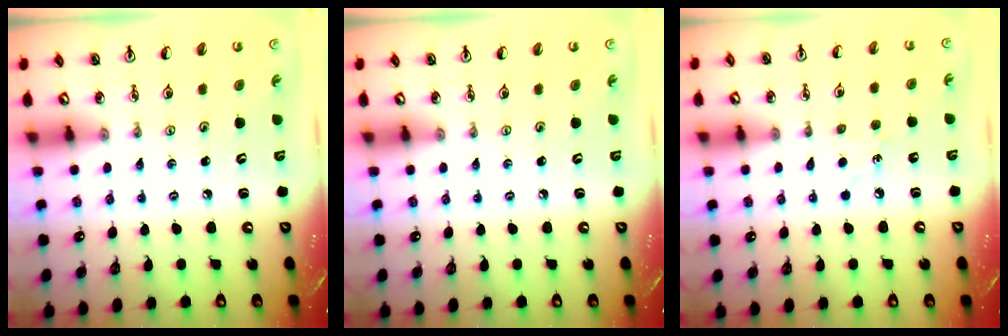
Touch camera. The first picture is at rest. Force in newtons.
{"total": 0.0}
{"total": 3.7, "press": 3.6, "slide": 0.4}